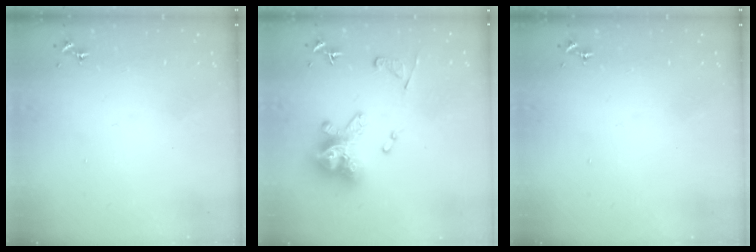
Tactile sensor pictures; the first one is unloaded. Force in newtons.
{"total": 17.4, "press": 17.4, "slide": 1.6}
{"total": 0.0}